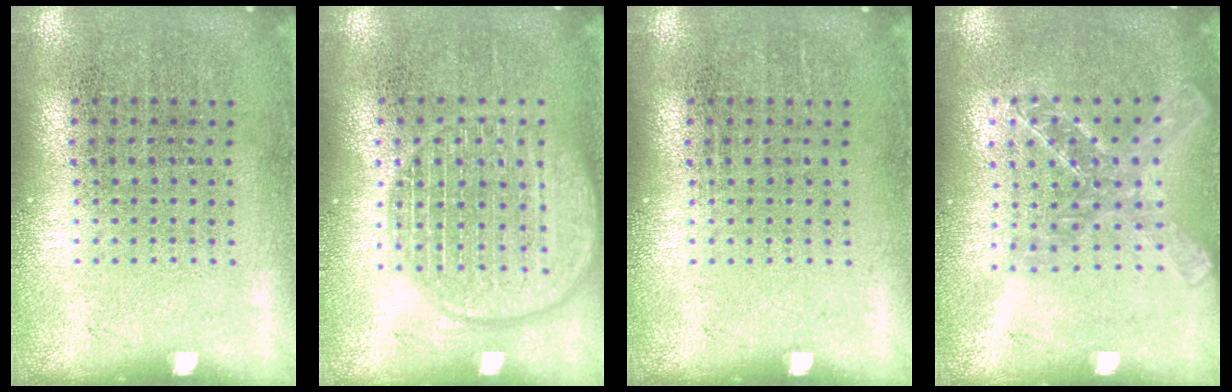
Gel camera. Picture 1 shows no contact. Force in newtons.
{"total": 3.3, "press": 3.3, "slide": 0.5}
{"total": 0.0}
{"total": 1.6, "press": 1.4, "slide": 0.7}